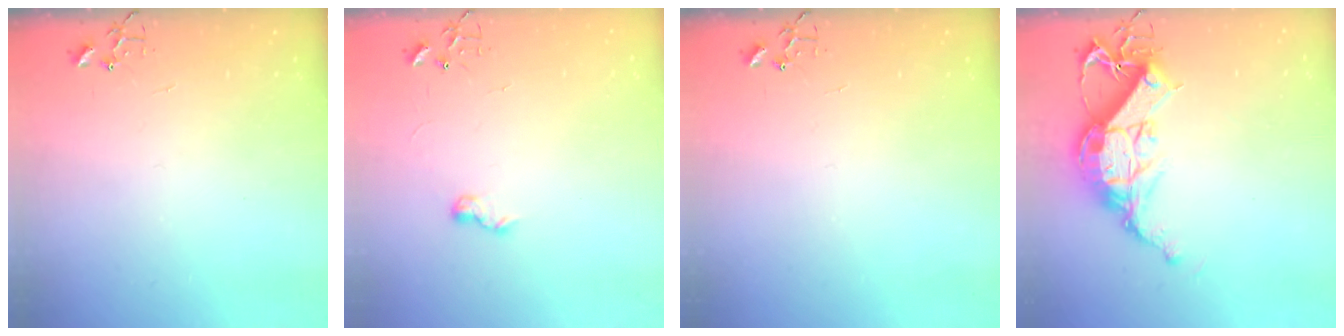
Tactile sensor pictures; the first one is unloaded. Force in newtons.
{"total": 5.6, "press": 5.6, "slide": 0.2}
{"total": 0.0}
{"total": 15.3, "press": 15.2, "slide": 1.3}